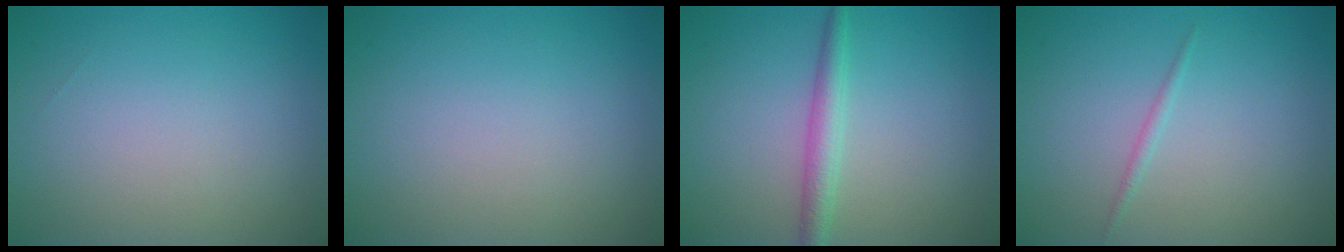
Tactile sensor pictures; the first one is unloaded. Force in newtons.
{"total": 0.0}
{"total": 2.4, "press": 2.4, "slide": 0.0}
{"total": 0.7, "press": 0.7, "slide": 0.1}